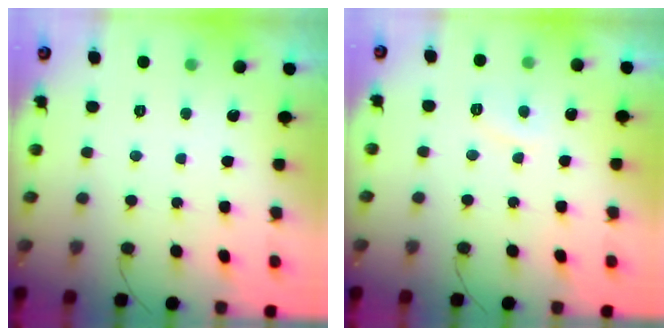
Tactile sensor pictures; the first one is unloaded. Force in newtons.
{"total": 3.3, "press": 3.2, "slide": 0.6}